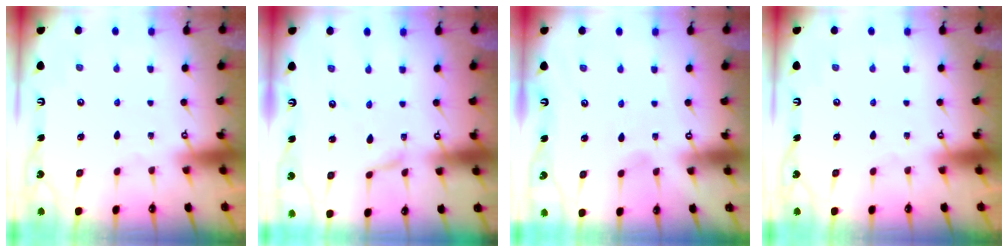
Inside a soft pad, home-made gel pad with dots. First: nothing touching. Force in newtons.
{"total": 2.3, "press": 2.3, "slide": 0.1}
{"total": 2.2, "press": 2.2, "slide": 0.3}
{"total": 0.0}